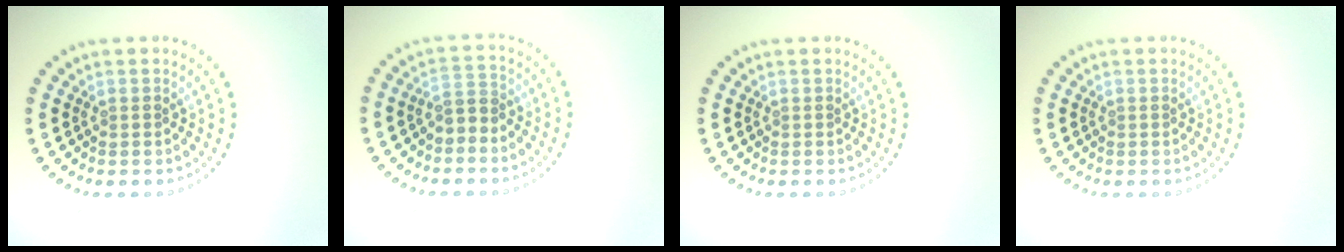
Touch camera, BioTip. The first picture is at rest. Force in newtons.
{"total": 1.9, "press": 1.6, "slide": 1.0}
{"total": 0.0}
{"total": 0.0}